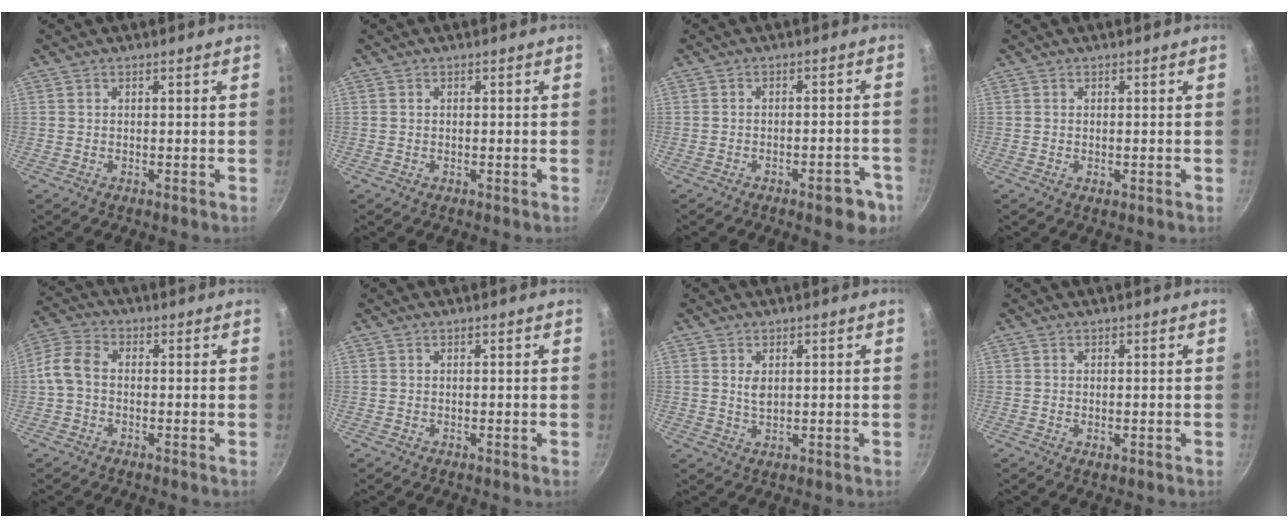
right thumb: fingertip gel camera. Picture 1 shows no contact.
{"total": 0.0}
{"total": 5.8, "force": [-3.6, 2.1, 4.0], "torque": [-0.036, 0.029, -0.042]}
{"total": 0.8, "force": [-0.1, 0.3, 0.7], "torque": [-0.014, -0.004, -0.001]}
{"total": 7.5, "force": [-0.5, 5.0, 5.5], "torque": [-0.112, 0.023, -0.022]}
{"total": 0.0}
{"total": 2.3, "force": [0.7, 1.3, 1.7], "torque": [-0.028, -0.009, 0.016]}
{"total": 1.1, "force": [-0.2, 0.5, 0.9], "torque": [-0.019, -0.005, -0.002]}